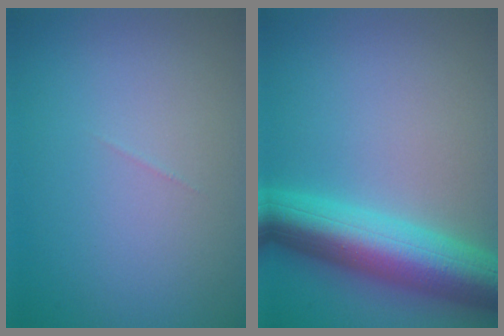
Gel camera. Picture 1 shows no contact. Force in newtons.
{"total": 9.1, "press": 9.0, "slide": 0.5}